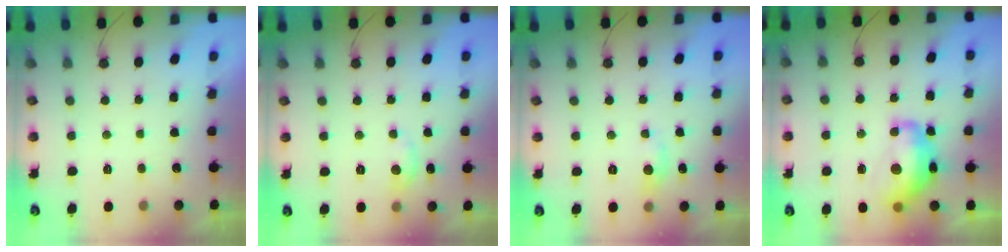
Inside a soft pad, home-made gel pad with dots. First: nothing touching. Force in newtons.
{"total": 4.4, "press": 4.4, "slide": 0.7}
{"total": 5.0, "press": 4.9, "slide": 0.8}
{"total": 14.4, "press": 14.3, "slide": 0.9}